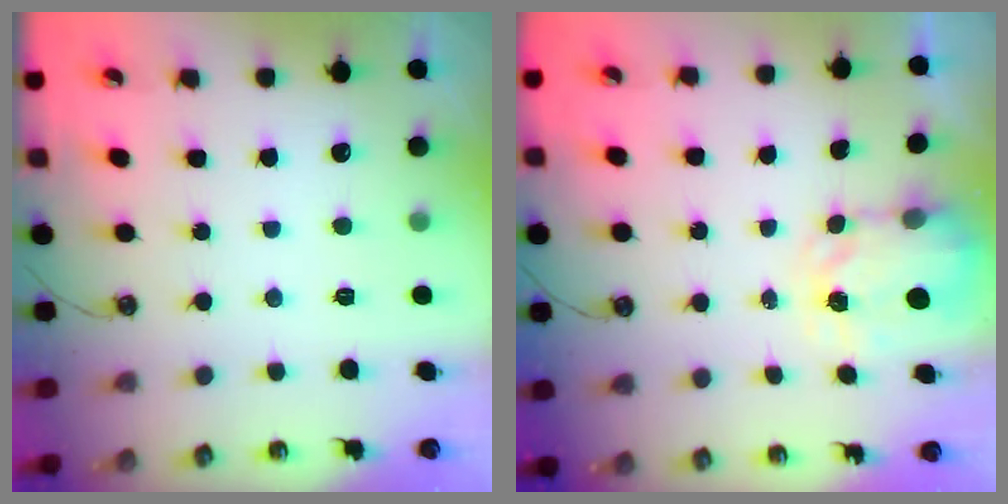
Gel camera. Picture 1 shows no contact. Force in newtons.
{"total": 3.5, "press": 3.5, "slide": 0.4}